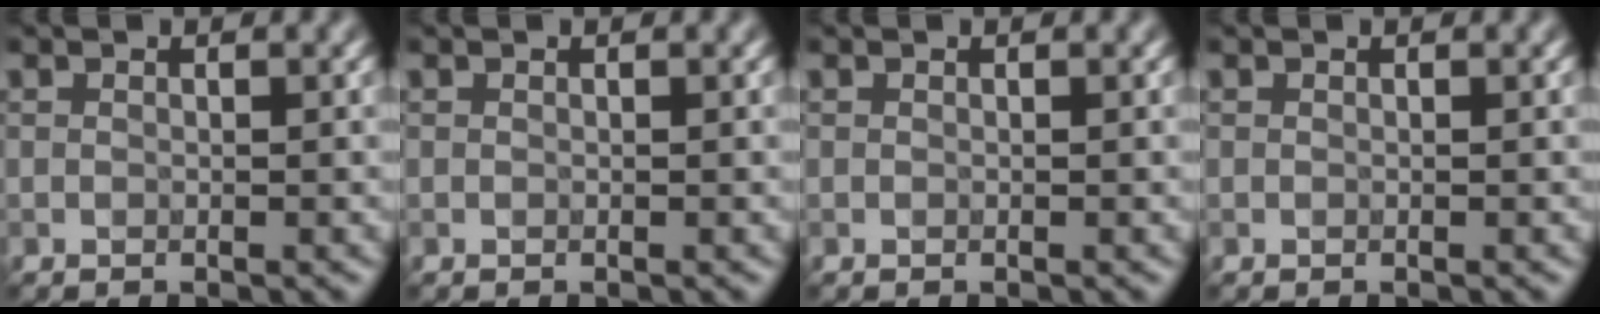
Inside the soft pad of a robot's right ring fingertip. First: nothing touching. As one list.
[{"total": 0.0}, {"total": 0.0}, {"total": 0.0}]